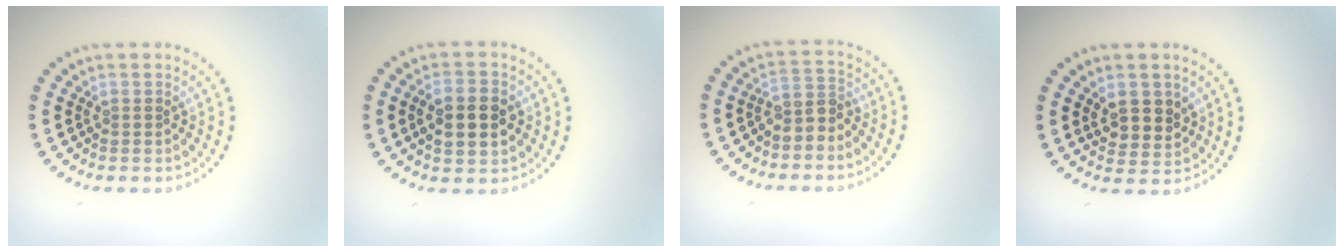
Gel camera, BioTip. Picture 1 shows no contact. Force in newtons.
{"total": 3.9, "press": 3.9, "slide": 0.2}
{"total": 2.4, "press": 1.9, "slide": 1.5}
{"total": 2.9, "press": 2.7, "slide": 1.0}